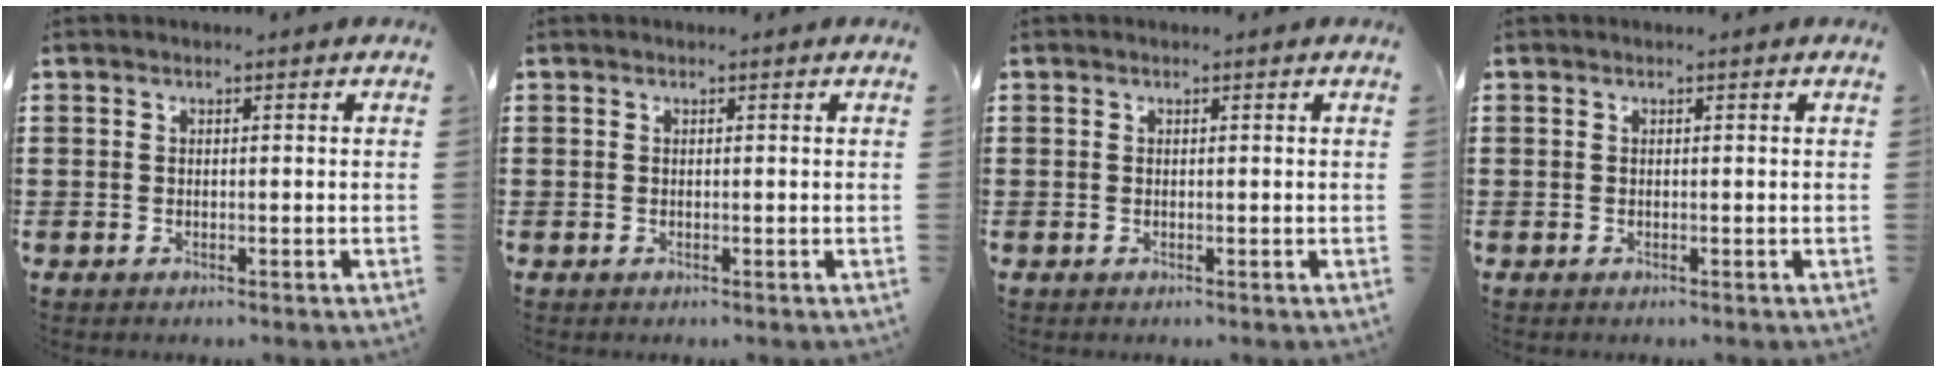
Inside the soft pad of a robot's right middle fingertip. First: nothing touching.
{"total": 0.0}
{"total": 0.0}
{"total": 0.0}